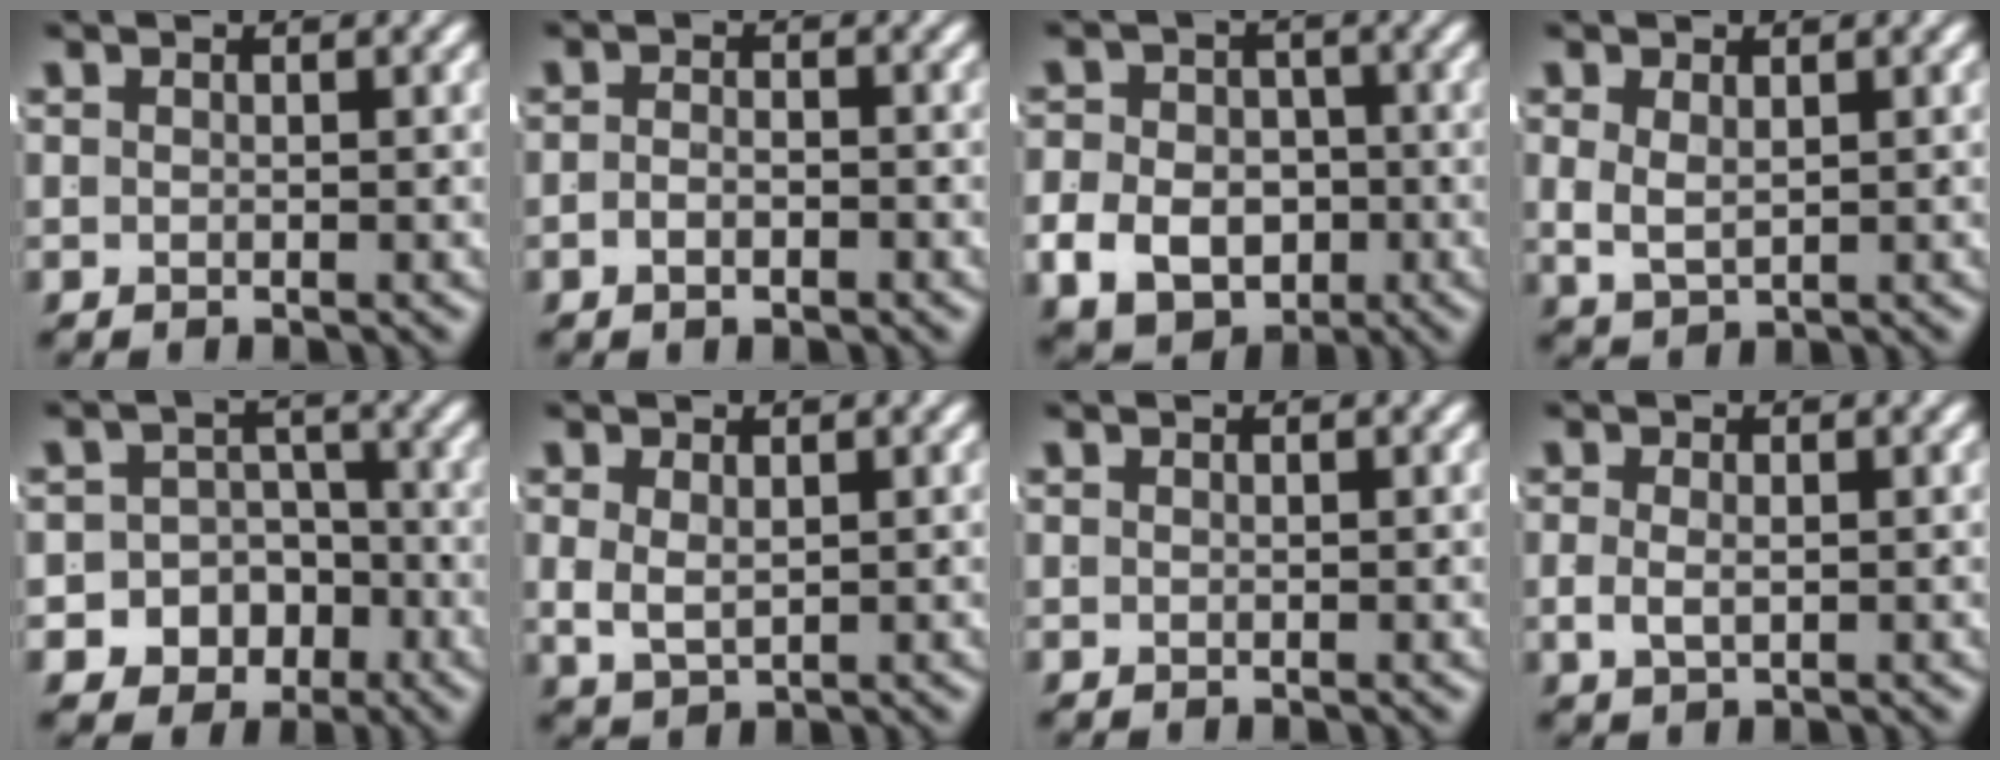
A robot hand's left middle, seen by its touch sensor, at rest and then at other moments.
{"total": 1.7, "force": [-1.3, 0.6, 1.0], "torque": [-0.012, 0.004, -0.025]}
{"total": 7.5, "force": [-2.6, 6.2, 3.4], "torque": [-0.049, -0.024, -0.037]}
{"total": 2.9, "force": [0.5, 2.2, 1.8], "torque": [-0.045, -0.005, 0.019]}
{"total": 12.2, "force": [-4.4, 10.9, 3.2], "torque": [-0.082, -0.040, -0.076]}
{"total": 2.8, "force": [0.4, 2.2, 1.8], "torque": [-0.044, -0.006, 0.019]}
{"total": 0.0}
{"total": 1.3, "force": [-0.1, 0.6, 1.1], "torque": [-0.027, -0.003, 0.006]}